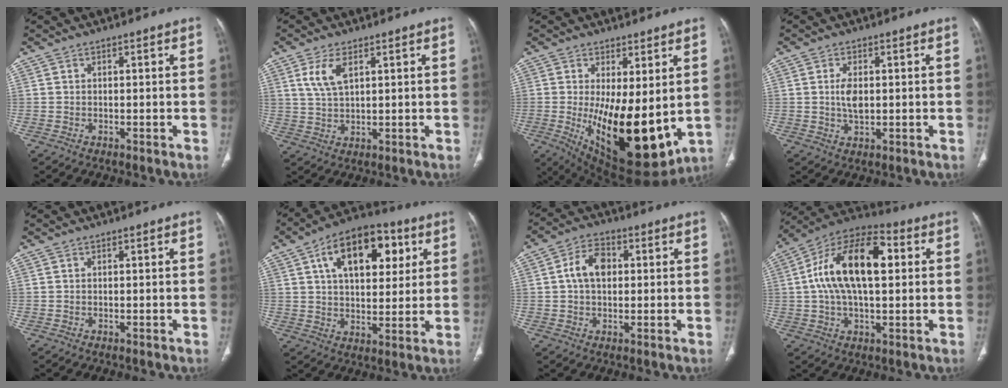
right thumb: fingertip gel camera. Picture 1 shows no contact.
{"total": 5.5, "force": [2.5, 2.5, 4.3], "torque": [-0.089, -0.007, 0.058]}
{"total": 18.5, "force": [-1.1, 7.4, 16.8], "torque": [-0.261, -0.044, 0.010]}
{"total": 4.0, "force": [0.3, 2.2, 3.4], "torque": [-0.063, -0.003, 0.008]}
{"total": 0.0}
{"total": 18.1, "force": [6.8, 10.1, 13.4], "torque": [-0.165, -0.002, 0.104]}
{"total": 7.0, "force": [1.0, 4.7, 5.0], "torque": [-0.079, 0.014, 0.012]}
{"total": 18.9, "force": [3.1, 9.4, 16.1], "torque": [-0.276, 0.030, 0.044]}